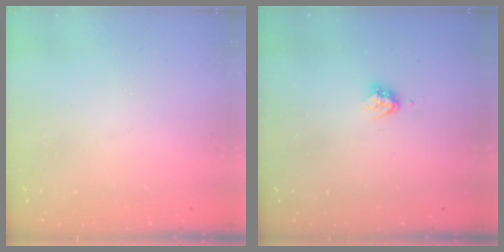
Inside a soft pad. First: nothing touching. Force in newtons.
{"total": 3.3, "press": 3.3, "slide": 0.4}